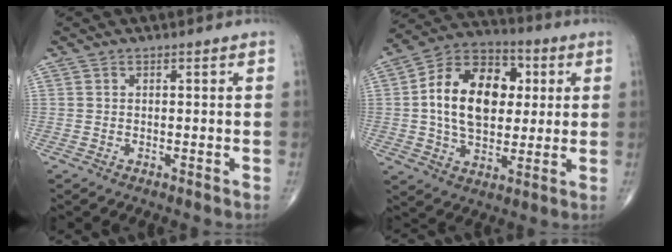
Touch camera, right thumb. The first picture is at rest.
{"total": 18.1, "force": [2.4, 12.0, 13.3], "torque": [-0.196, 0.016, 0.035]}